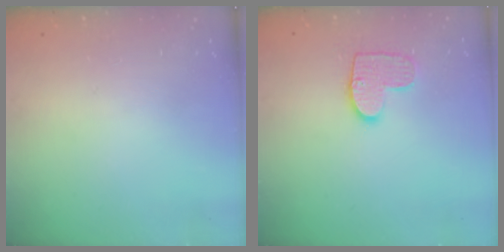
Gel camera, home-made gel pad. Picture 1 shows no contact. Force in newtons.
{"total": 9.8, "press": 9.8, "slide": 0.4}